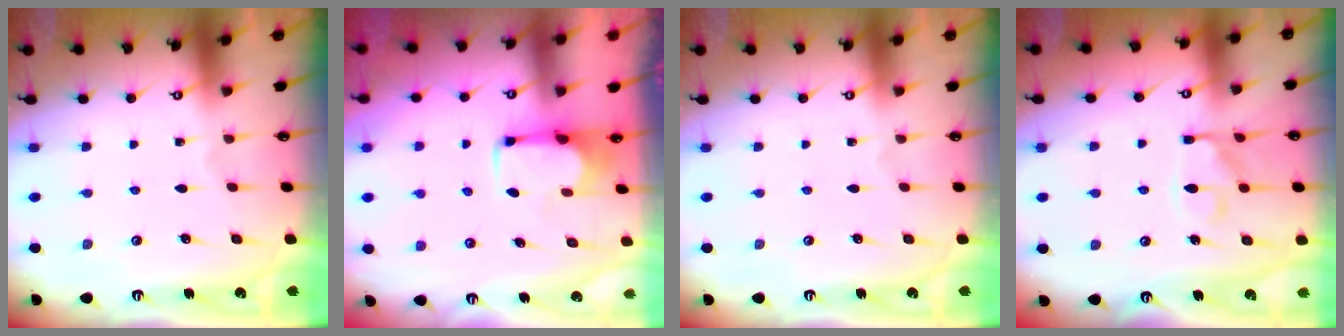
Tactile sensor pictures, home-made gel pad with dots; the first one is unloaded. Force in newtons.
{"total": 1.9, "press": 1.7, "slide": 0.7}
{"total": 0.0}
{"total": 12.4, "press": 12.4, "slide": 1.2}